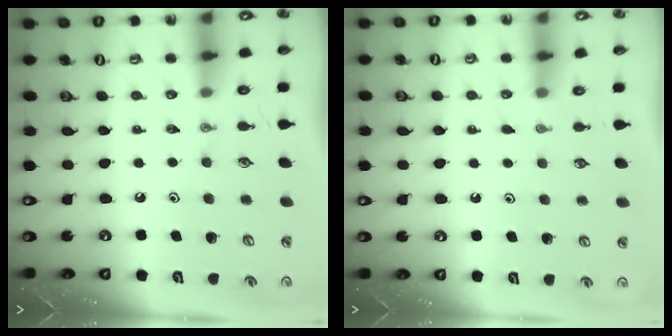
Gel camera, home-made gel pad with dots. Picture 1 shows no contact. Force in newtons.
{"total": 3.0, "press": 3.0, "slide": 0.5}